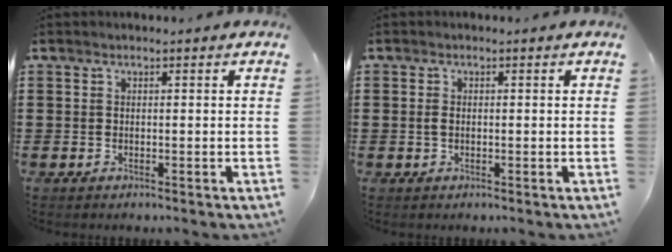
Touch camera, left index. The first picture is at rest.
{"total": 1.2, "force": [-0.1, 0.9, 0.7], "torque": [-0.016, 0.004, -0.003]}